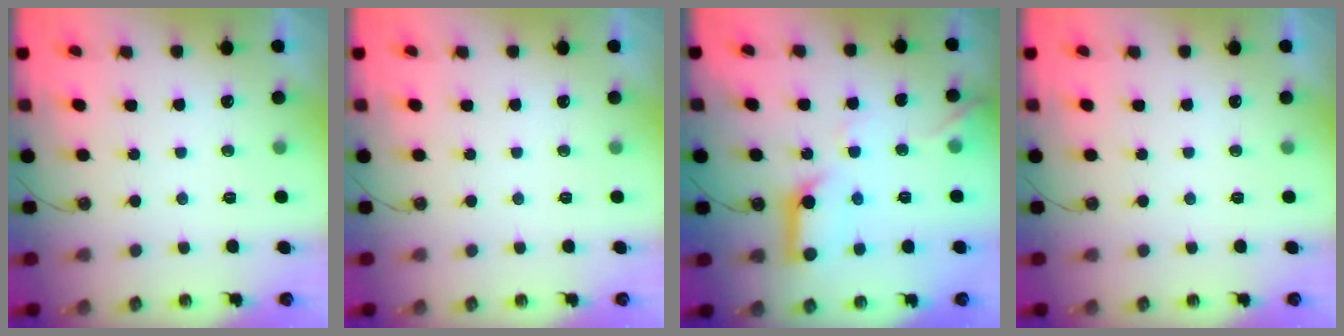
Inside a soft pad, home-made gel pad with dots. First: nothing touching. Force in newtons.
{"total": 0.0}
{"total": 14.0, "press": 14.0, "slide": 1.6}
{"total": 0.0}